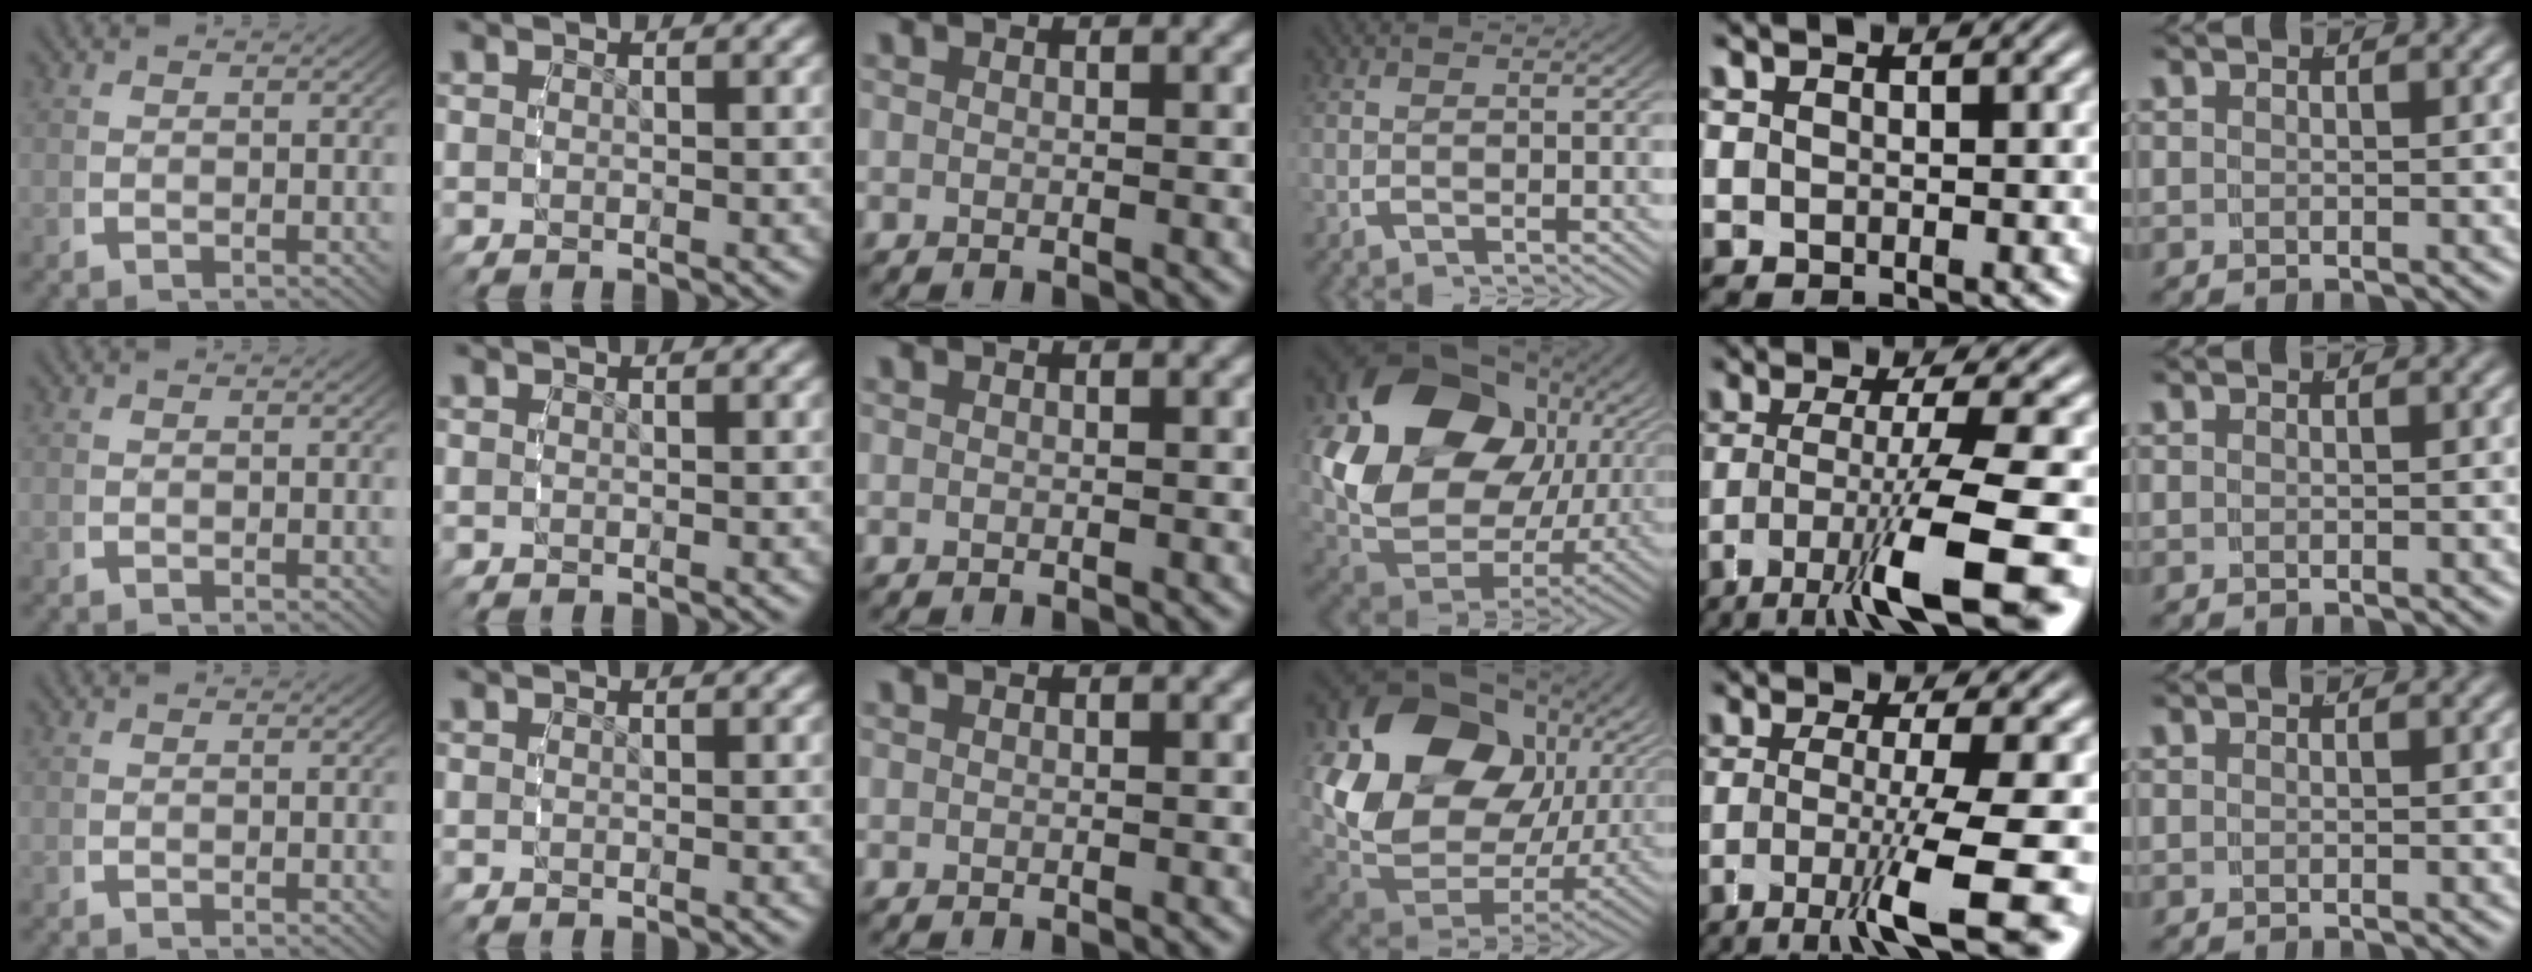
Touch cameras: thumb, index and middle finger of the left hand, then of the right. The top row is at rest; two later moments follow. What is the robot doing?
{"motion": "grasp_and_lifting", "object": "ethernet cable"}